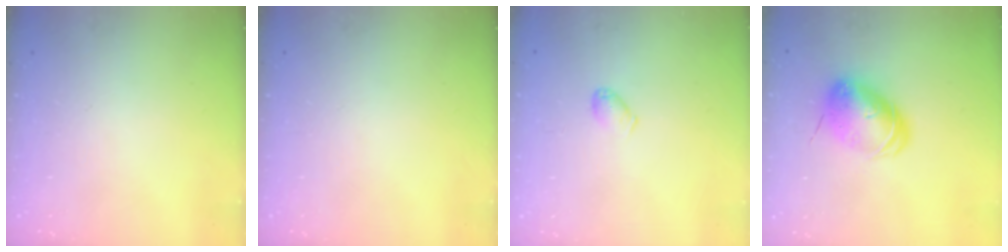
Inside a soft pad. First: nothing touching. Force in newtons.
{"total": 0.0}
{"total": 3.7, "press": 3.7, "slide": 0.6}
{"total": 9.4, "press": 9.3, "slide": 1.6}